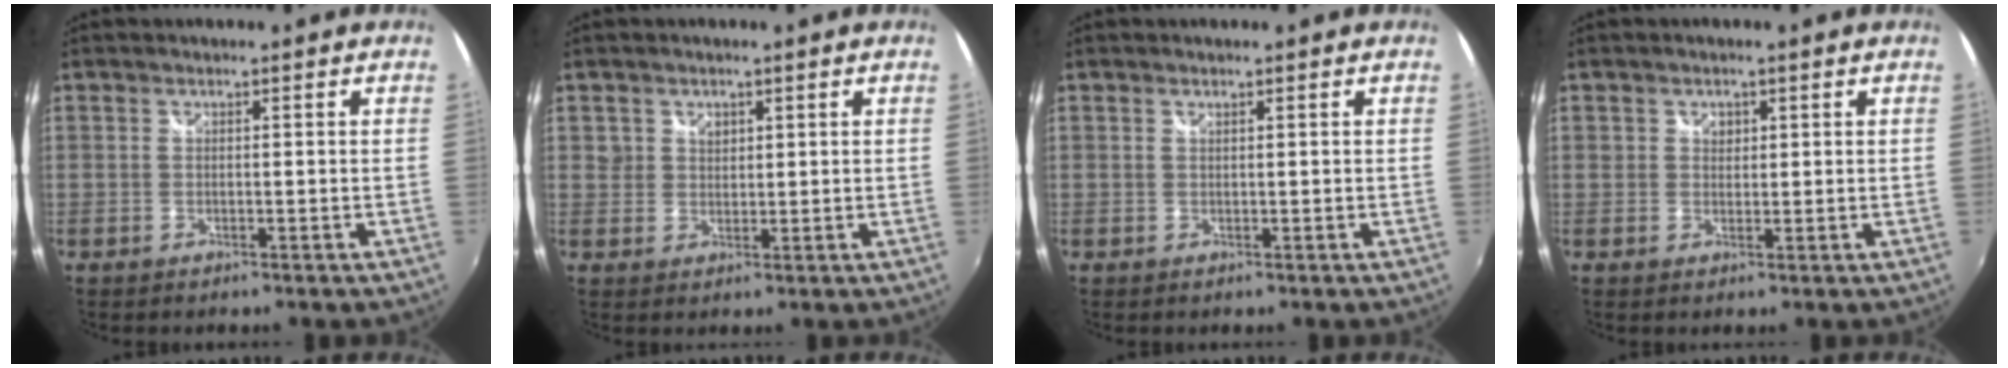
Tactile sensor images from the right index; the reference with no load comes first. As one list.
[{"total": 2.7, "force": [1.2, 2.4, 0.5], "torque": [-0.001, 0.006, 0.021]}, {"total": 0.0}, {"total": 1.9, "force": [0.7, 1.7, 0.5], "torque": [-0.004, 0.004, 0.011]}]